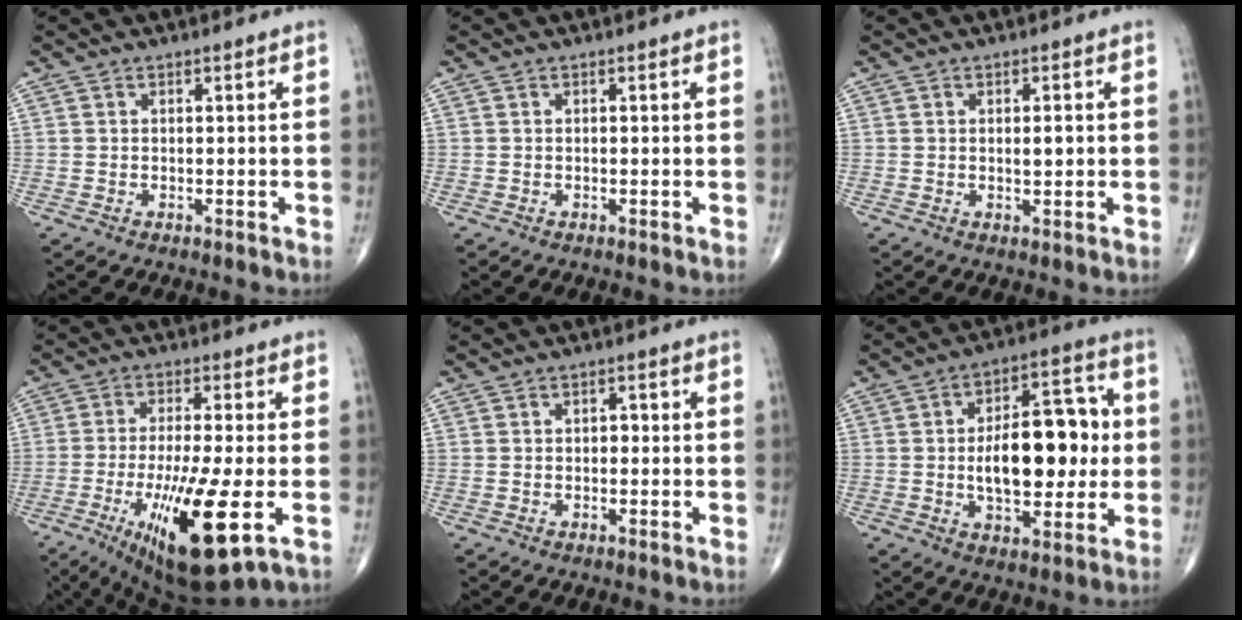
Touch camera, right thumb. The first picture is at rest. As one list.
[{"total": 0.0}, {"total": 2.0, "force": [0.2, 0.8, 1.9], "torque": [-0.026, -0.001, 0.002]}, {"total": 17.2, "force": [-5.3, 3.6, 16.0], "torque": [-0.295, -0.020, -0.077]}, {"total": 1.4, "force": [0.0, 0.9, 1.1], "torque": [-0.008, 0.003, -0.005]}, {"total": 18.1, "force": [0.1, 9.2, 15.5], "torque": [-0.200, 0.021, 0.002]}]